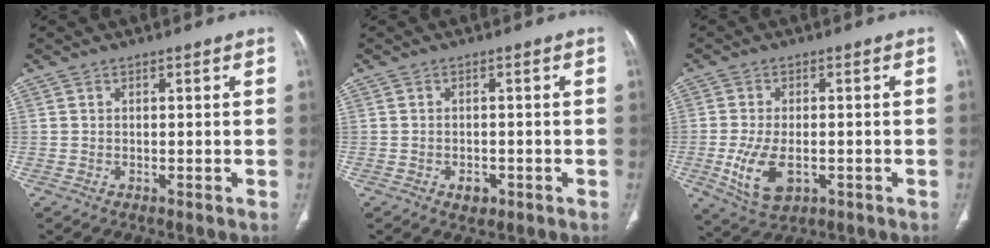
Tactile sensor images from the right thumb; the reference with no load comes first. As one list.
[{"total": 2.4, "force": [-1.1, 1.7, 1.4], "torque": [-0.013, 0.003, -0.010]}, {"total": 8.7, "force": [-2.2, 4.9, 6.9], "torque": [-0.136, -0.004, -0.028]}]